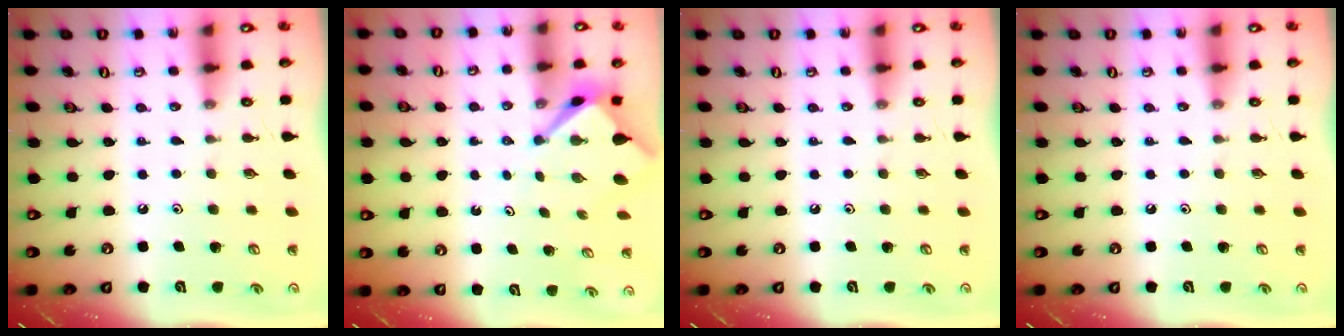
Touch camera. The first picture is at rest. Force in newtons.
{"total": 3.4, "press": 3.4, "slide": 0.3}
{"total": 0.0}
{"total": 0.0}